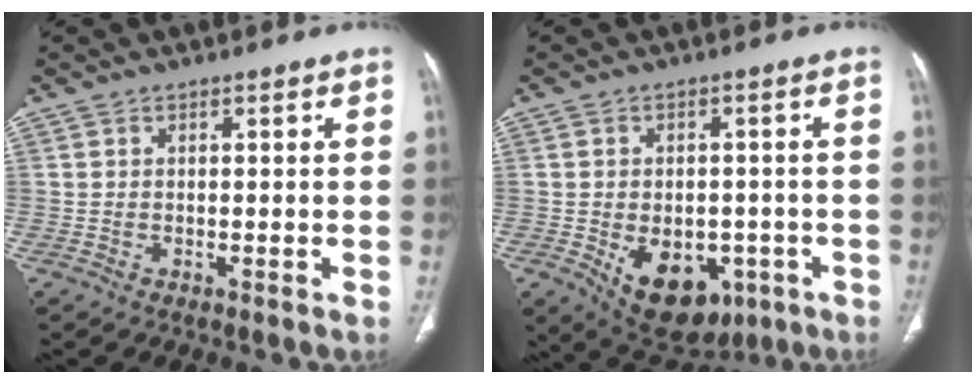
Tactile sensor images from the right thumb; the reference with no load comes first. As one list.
[{"total": 13.2, "force": [-4.9, 8.6, 8.6], "torque": [-0.099, 0.009, -0.051]}]